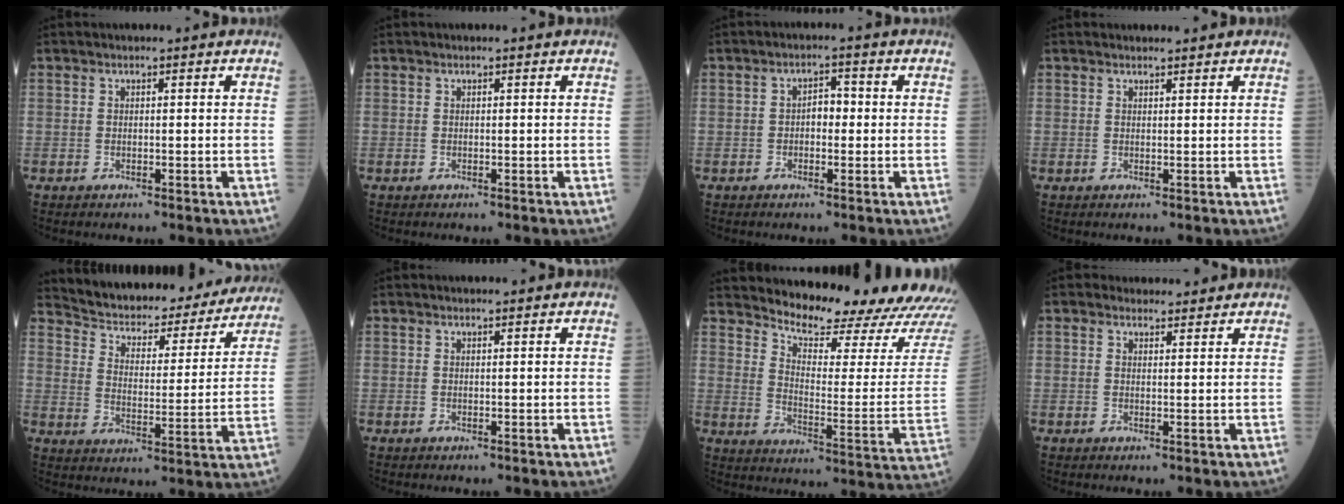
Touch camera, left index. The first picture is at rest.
{"total": 0.0}
{"total": 2.6, "force": [-0.2, 1.4, 2.1], "torque": [-0.028, 0.013, -0.007]}
{"total": 1.5, "force": [1.4, 0.1, 0.2], "torque": [-0.008, 0.005, 0.024]}
{"total": 24.1, "force": [22.1, 6.4, 7.1], "torque": [-0.105, -0.025, 0.285]}
{"total": 0.8, "force": [0.8, 0.0, 0.2], "torque": [-0.006, 0.005, 0.014]}
{"total": 18.6, "force": [17.7, 1.2, 5.6], "torque": [-0.085, -0.090, 0.225]}
{"total": 2.7, "force": [2.5, 1.0, 0.0], "torque": [-0.001, 0.007, 0.033]}